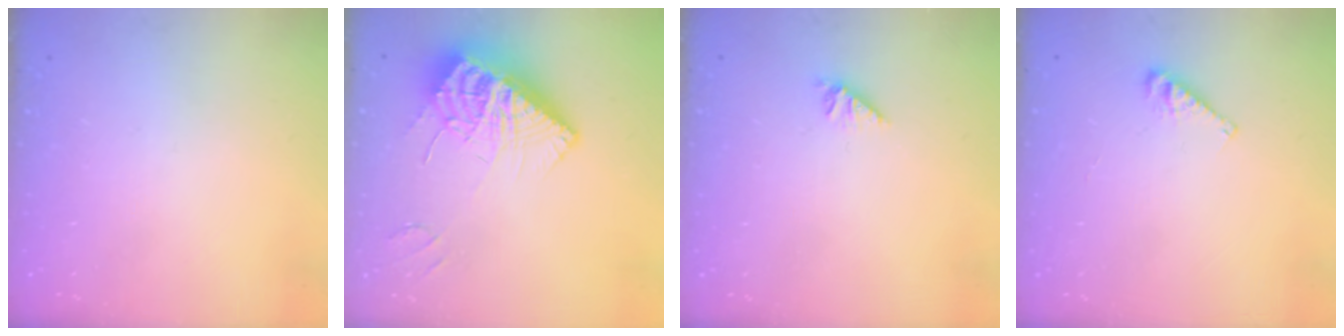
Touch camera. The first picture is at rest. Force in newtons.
{"total": 14.4, "press": 14.3, "slide": 1.6}
{"total": 1.9, "press": 1.9, "slide": 0.4}
{"total": 5.6, "press": 5.6, "slide": 0.2}